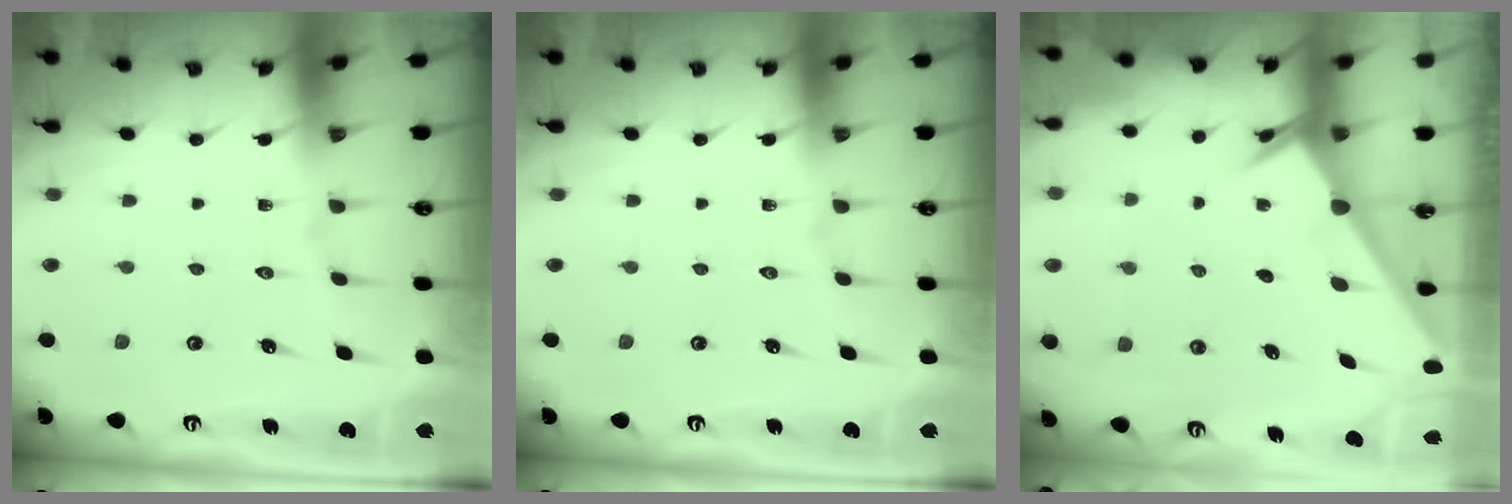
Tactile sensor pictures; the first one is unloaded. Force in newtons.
{"total": 0.0}
{"total": 2.5, "press": 2.5, "slide": 0.2}